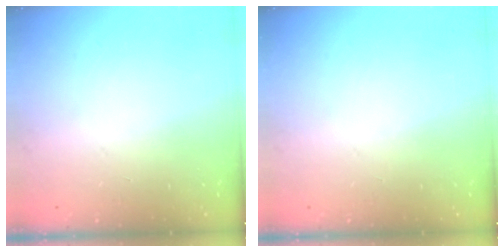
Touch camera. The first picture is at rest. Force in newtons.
{"total": 0.0}